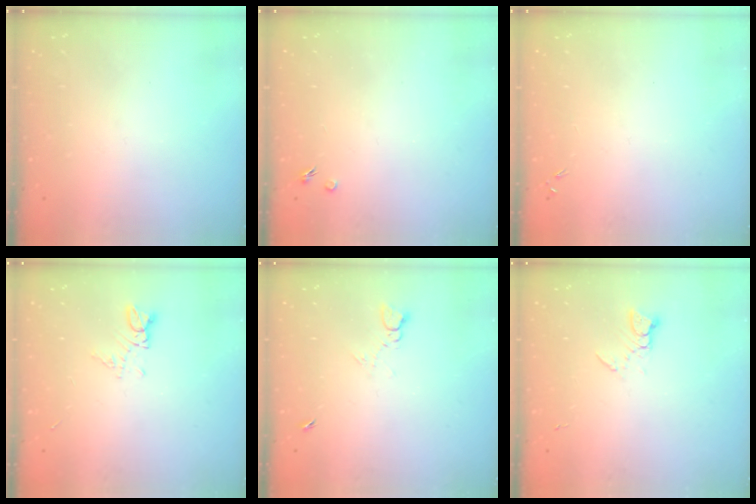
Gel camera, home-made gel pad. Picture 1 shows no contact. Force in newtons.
{"total": 1.7, "press": 1.7, "slide": 0.3}
{"total": 0.0}
{"total": 4.7, "press": 4.6, "slide": 0.7}
{"total": 3.0, "press": 2.9, "slide": 0.4}
{"total": 4.4, "press": 4.3, "slide": 0.7}